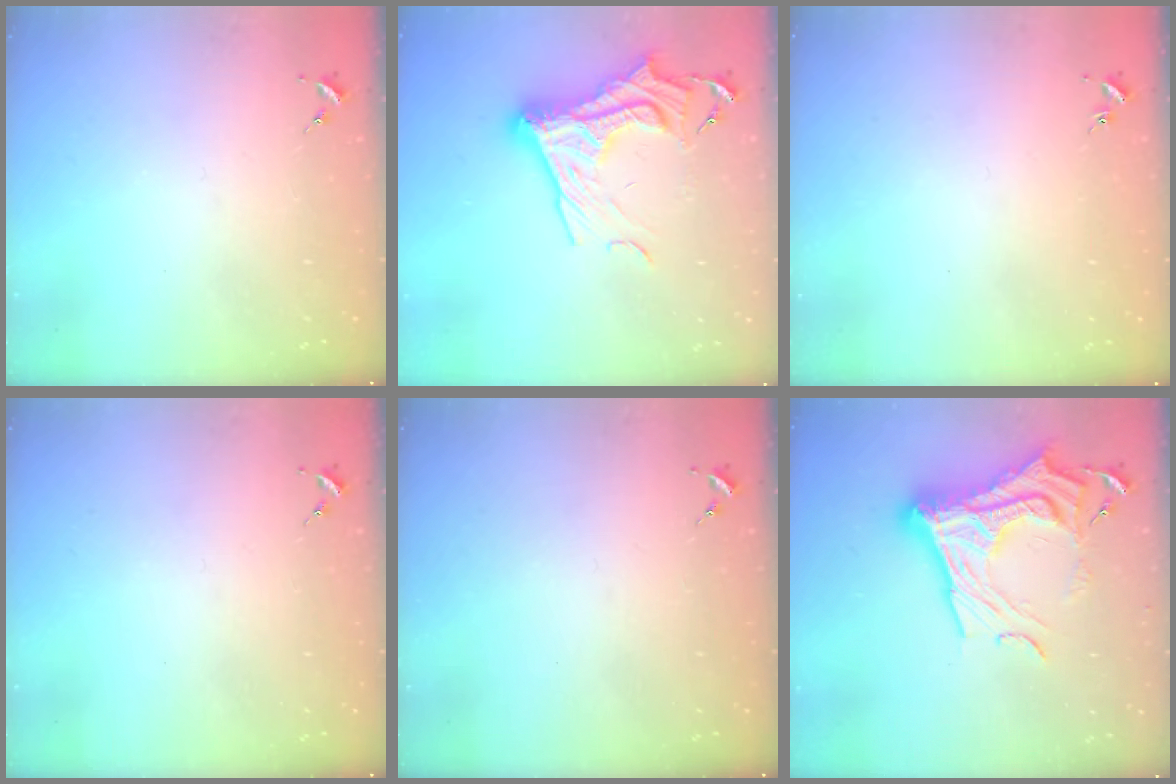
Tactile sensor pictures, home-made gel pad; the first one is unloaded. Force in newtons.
{"total": 19.3, "press": 19.2, "slide": 1.7}
{"total": 0.9, "press": 0.8, "slide": 0.2}
{"total": 0.0}
{"total": 0.0}
{"total": 23.9, "press": 23.8, "slide": 2.1}